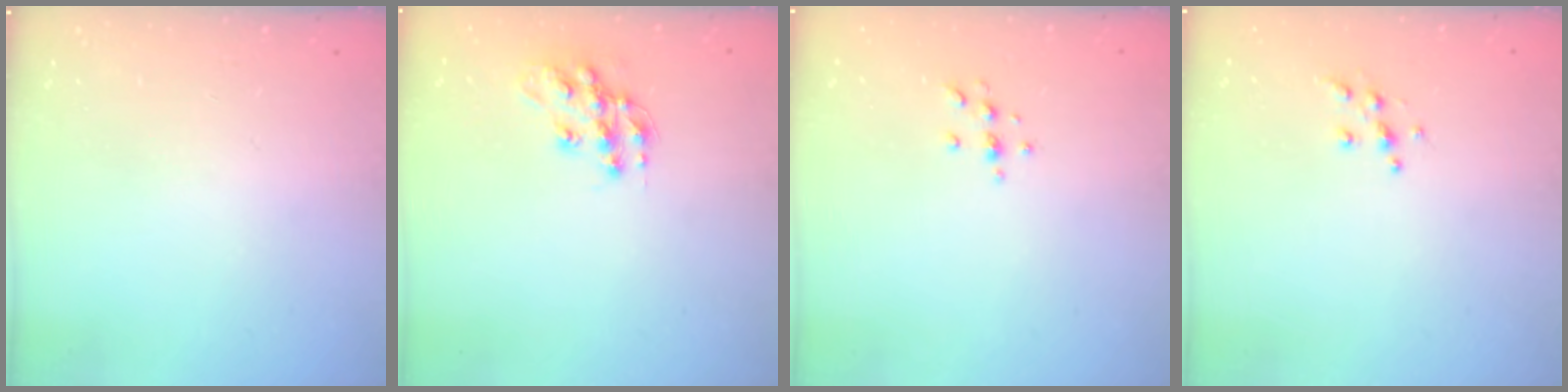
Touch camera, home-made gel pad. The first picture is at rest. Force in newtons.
{"total": 13.6, "press": 13.6, "slide": 0.8}
{"total": 4.0, "press": 4.0, "slide": 0.4}
{"total": 5.4, "press": 5.4, "slide": 0.5}